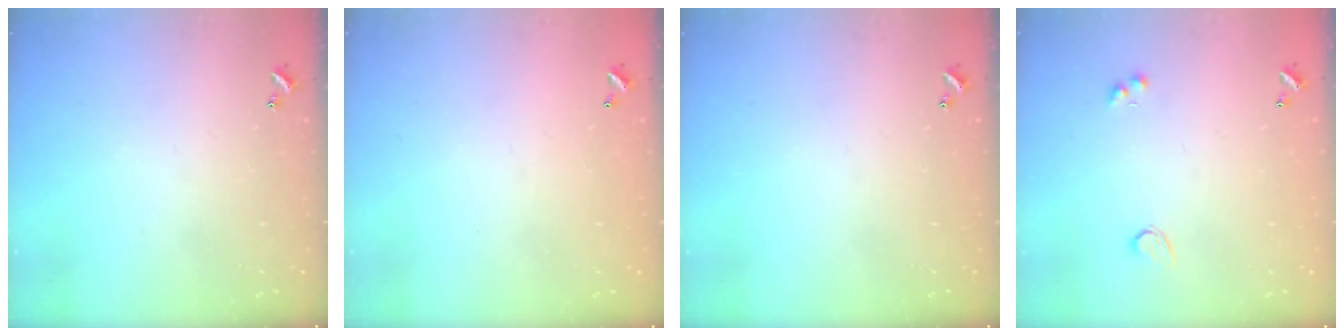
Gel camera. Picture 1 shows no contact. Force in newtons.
{"total": 2.7, "press": 2.7, "slide": 0.1}
{"total": 0.0}
{"total": 1.8, "press": 1.3, "slide": 1.2}